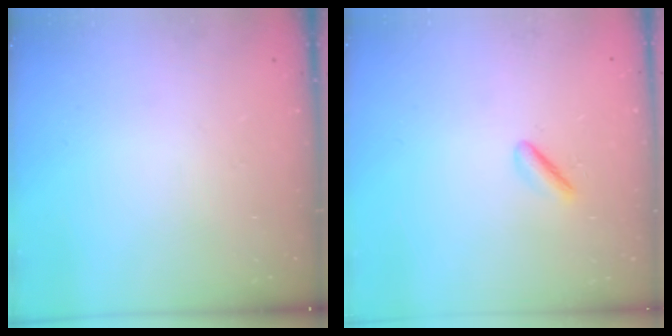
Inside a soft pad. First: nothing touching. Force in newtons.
{"total": 2.2, "press": 1.9, "slide": 1.2}